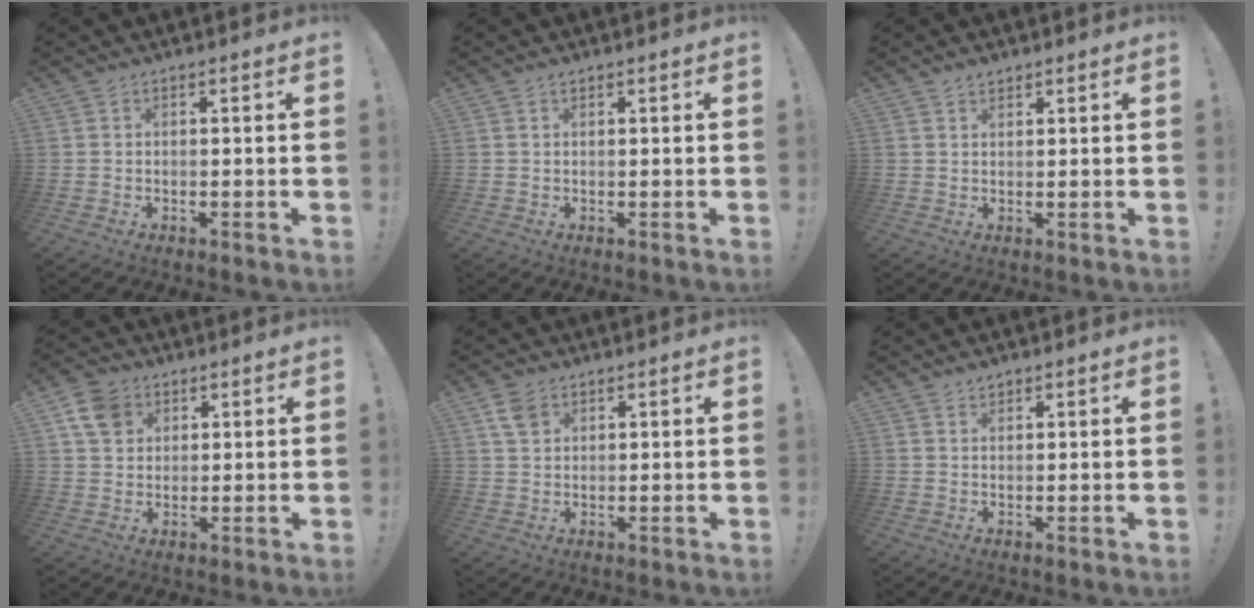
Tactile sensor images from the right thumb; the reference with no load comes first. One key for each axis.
{"total": 0.6, "fx": 0.5, "fy": 0.3, "fz": 0.1, "tx": 0.002, "ty": -0.002, "tz": 0.008}
{"total": 1.8, "fx": 1.5, "fy": 0.9, "fz": 0.4, "tx": 0.005, "ty": -0.012, "tz": 0.027}
{"total": 8.2, "fx": 3.8, "fy": 6.4, "fz": 3.4, "tx": -0.056, "ty": -0.008, "tz": 0.076}
{"total": 4.6, "fx": 2.5, "fy": 3.2, "fz": 2.2, "tx": -0.037, "ty": -0.003, "tz": 0.049}
{"total": 1.4, "fx": 1.1, "fy": 0.7, "fz": 0.2, "tx": 0.000, "ty": -0.005, "tz": 0.021}